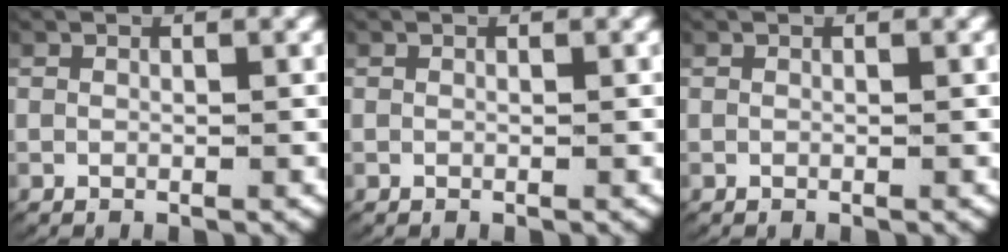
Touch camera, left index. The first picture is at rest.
{"total": 0.0}
{"total": 0.0}